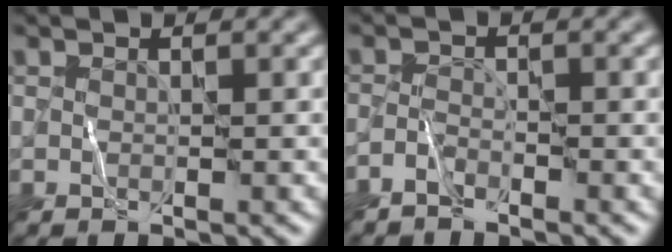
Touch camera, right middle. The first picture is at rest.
{"total": 1.5, "force": [-1.5, 0.2, 0.3], "torque": [-0.009, 0.003, -0.036]}